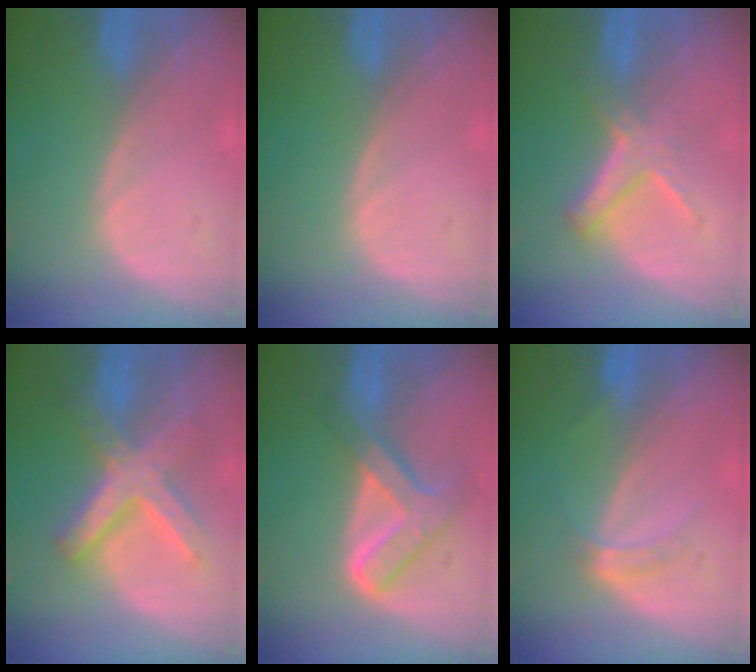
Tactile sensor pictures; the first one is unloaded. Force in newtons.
{"total": 0.0}
{"total": 5.8, "press": 5.1, "slide": 2.9}
{"total": 8.7, "press": 8.7, "slide": 0.8}
{"total": 7.7, "press": 6.5, "slide": 4.1}
{"total": 2.8, "press": 2.5, "slide": 1.3}